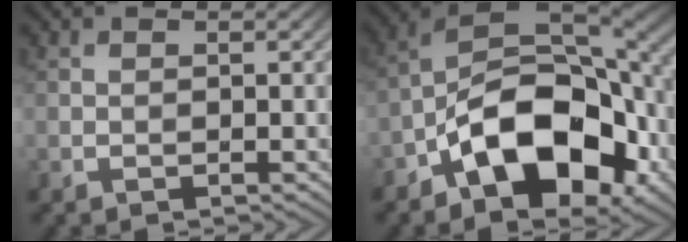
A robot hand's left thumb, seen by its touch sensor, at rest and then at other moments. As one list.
[{"total": 16.5, "force": [-6.2, 8.8, 12.5], "torque": [-0.201, -0.012, -0.127]}]